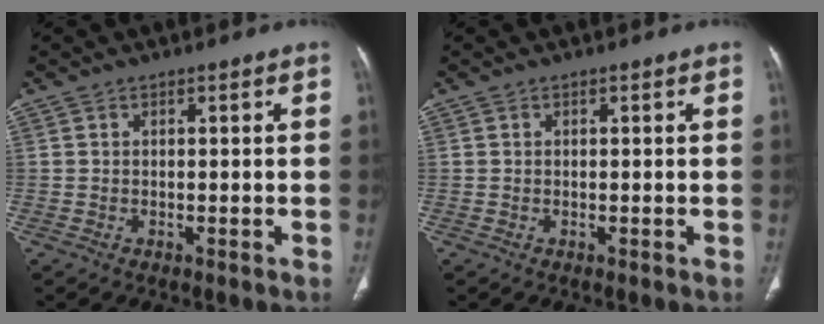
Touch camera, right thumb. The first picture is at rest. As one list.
[{"total": 0.0}]